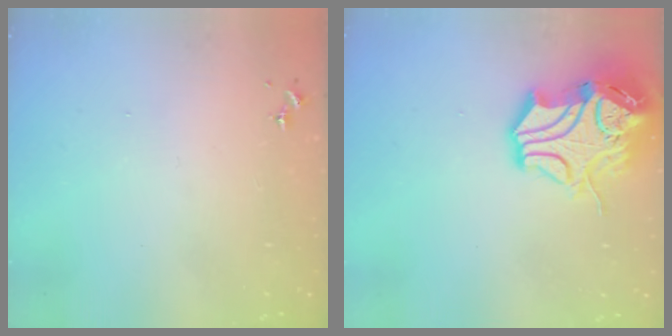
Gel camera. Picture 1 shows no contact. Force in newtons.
{"total": 17.1, "press": 16.9, "slide": 2.6}